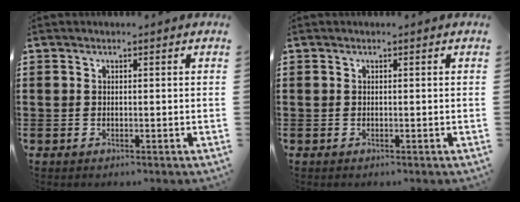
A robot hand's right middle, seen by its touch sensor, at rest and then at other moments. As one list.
[{"total": 0.0}]